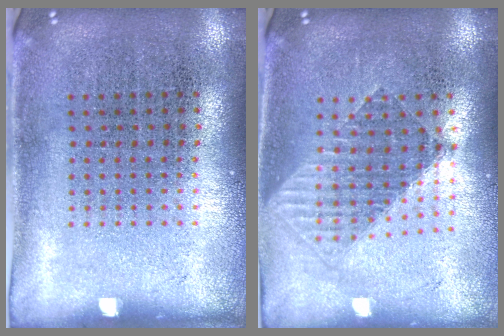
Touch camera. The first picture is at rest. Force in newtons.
{"total": 1.5, "press": 1.3, "slide": 0.8}